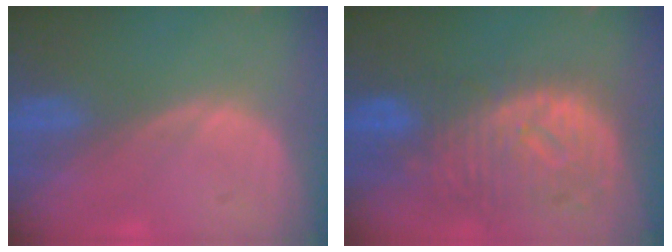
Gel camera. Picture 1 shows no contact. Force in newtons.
{"total": 10.8, "press": 9.7, "slide": 4.8}